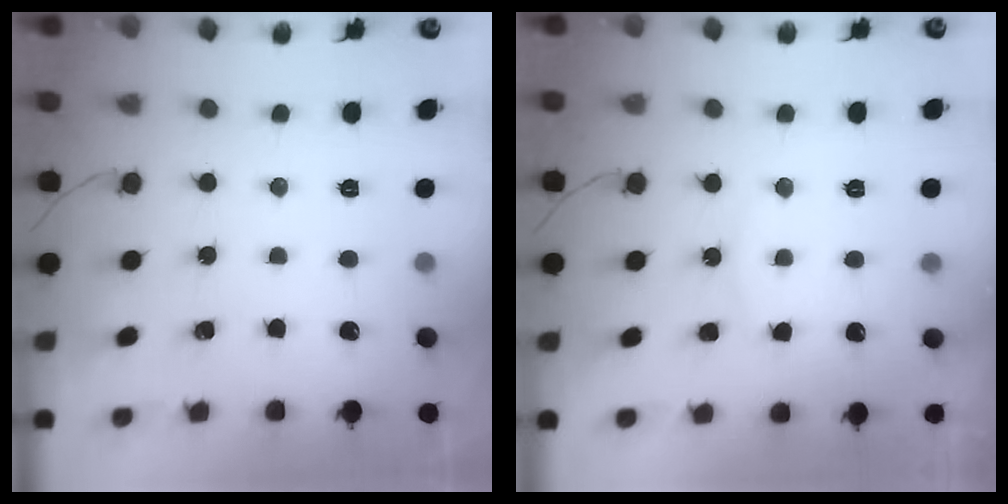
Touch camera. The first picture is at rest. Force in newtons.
{"total": 6.4, "press": 6.4, "slide": 0.7}